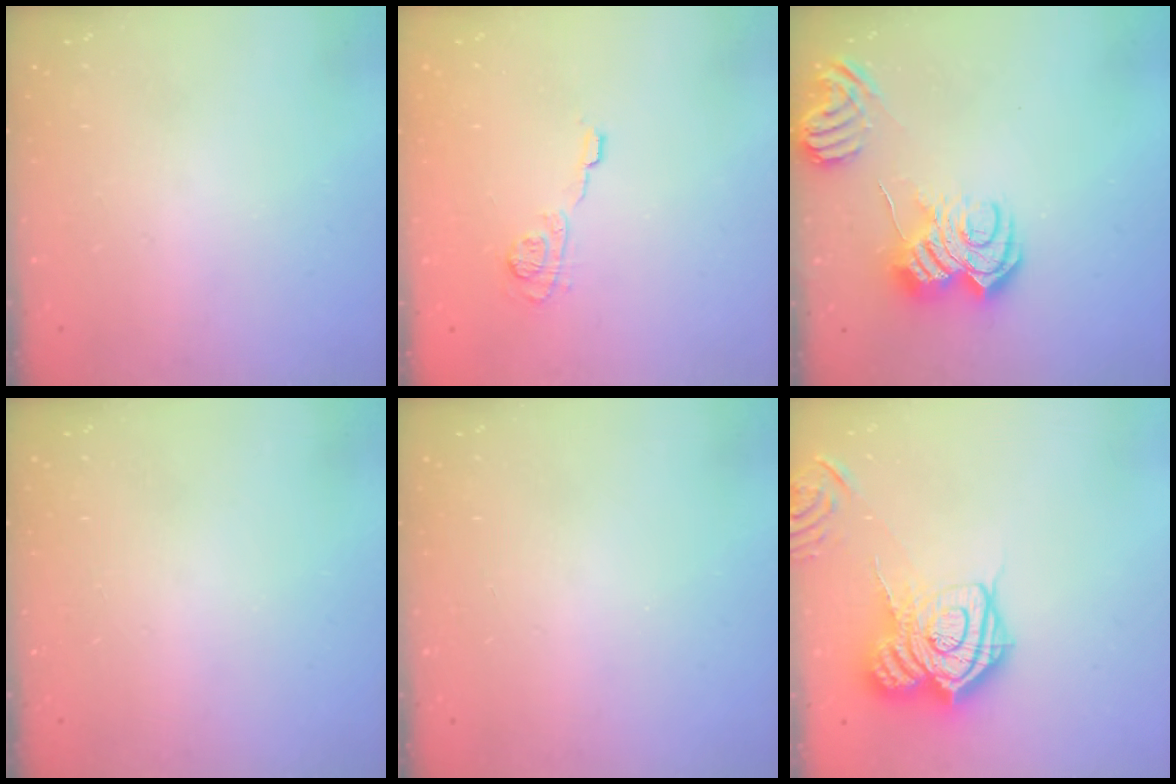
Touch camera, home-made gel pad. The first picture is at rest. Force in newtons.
{"total": 8.8, "press": 8.7, "slide": 0.9}
{"total": 12.4, "press": 12.3, "slide": 1.3}
{"total": 0.0}
{"total": 0.0}
{"total": 19.3, "press": 19.2, "slide": 1.6}